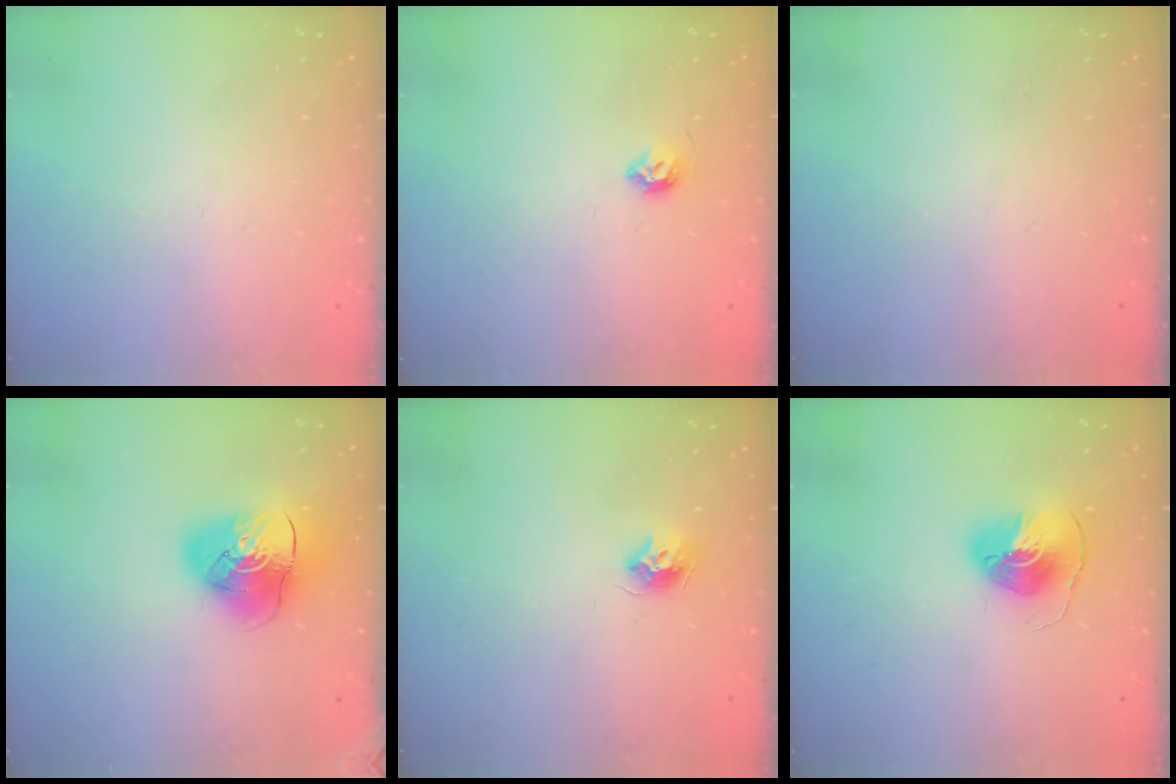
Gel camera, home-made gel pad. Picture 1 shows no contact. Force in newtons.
{"total": 5.7, "press": 5.7, "slide": 0.7}
{"total": 0.0}
{"total": 12.8, "press": 12.7, "slide": 2.0}
{"total": 8.4, "press": 8.3, "slide": 0.7}
{"total": 8.1, "press": 8.1, "slide": 0.1}